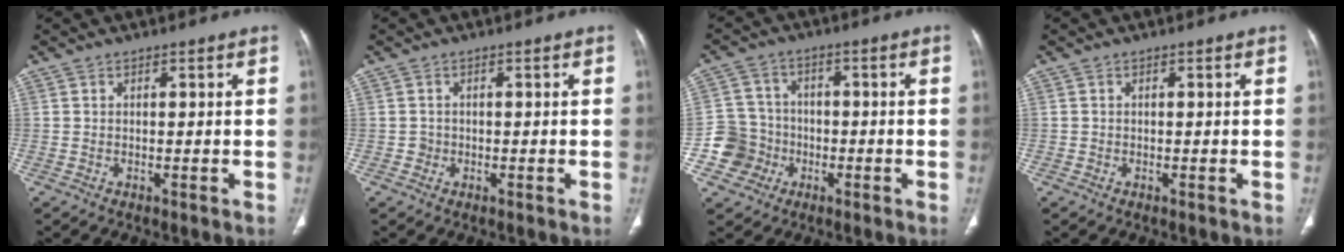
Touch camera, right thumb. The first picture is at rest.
{"total": 1.1, "force": [-0.3, 1.0, 0.1], "torque": [0.007, 0.006, -0.007]}
{"total": 7.9, "force": [-2.8, 7.3, 0.8], "torque": [0.017, 0.021, -0.052]}
{"total": 0.0}